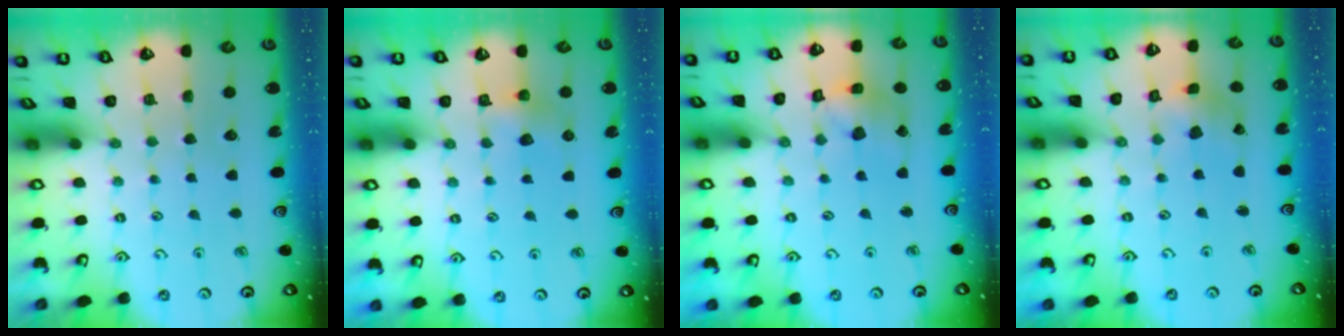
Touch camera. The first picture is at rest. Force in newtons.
{"total": 5.1, "press": 5.1, "slide": 0.4}
{"total": 10.5, "press": 10.4, "slide": 1.4}
{"total": 3.5, "press": 3.5, "slide": 0.8}